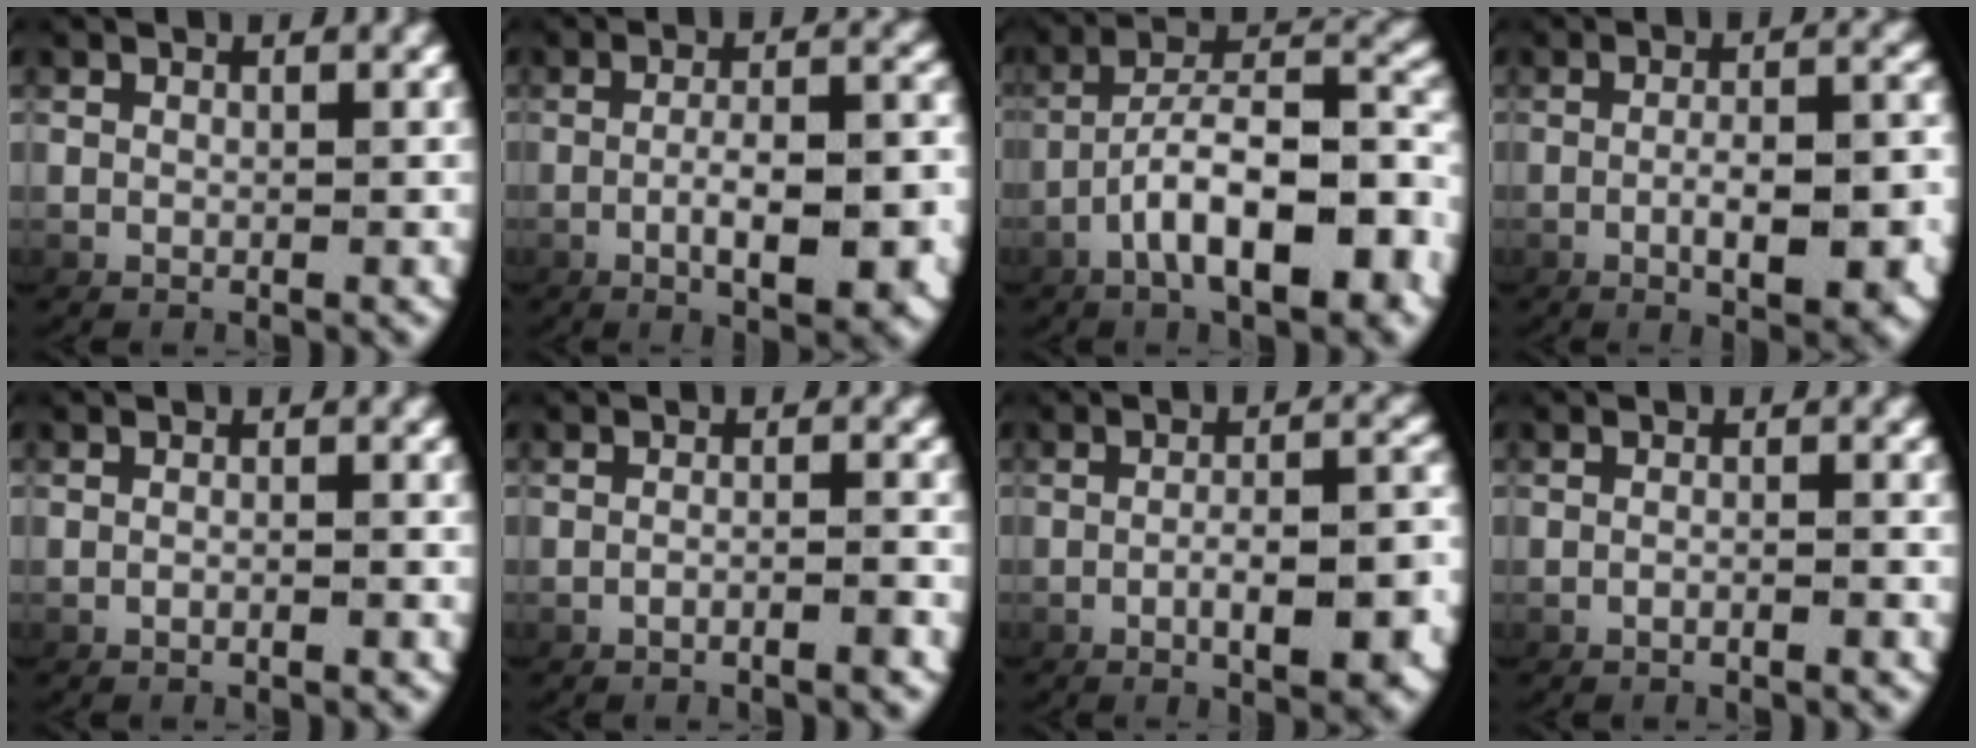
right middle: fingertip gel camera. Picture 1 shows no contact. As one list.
[{"total": 5.6, "force": [-1.8, 1.6, 5.1], "torque": [-0.073, 0.001, -0.030]}, {"total": 7.1, "force": [-3.0, 2.3, 6.0], "torque": [-0.098, 0.007, -0.045]}, {"total": 5.1, "force": [-1.6, 1.6, 4.6], "torque": [-0.063, 0.002, -0.027]}, {"total": 0.7, "force": [-0.7, -0.2, 0.1], "torque": [0.001, 0.009, -0.019]}, {"total": 1.5, "force": [-1.3, -0.1, 0.8], "torque": [-0.014, 0.010, -0.029]}, {"total": 5.3, "force": [-2.3, 1.6, 4.6], "torque": [-0.064, 0.001, -0.038]}, {"total": 1.0, "force": [-0.9, -0.1, 0.4], "torque": [-0.005, 0.010, -0.023]}]